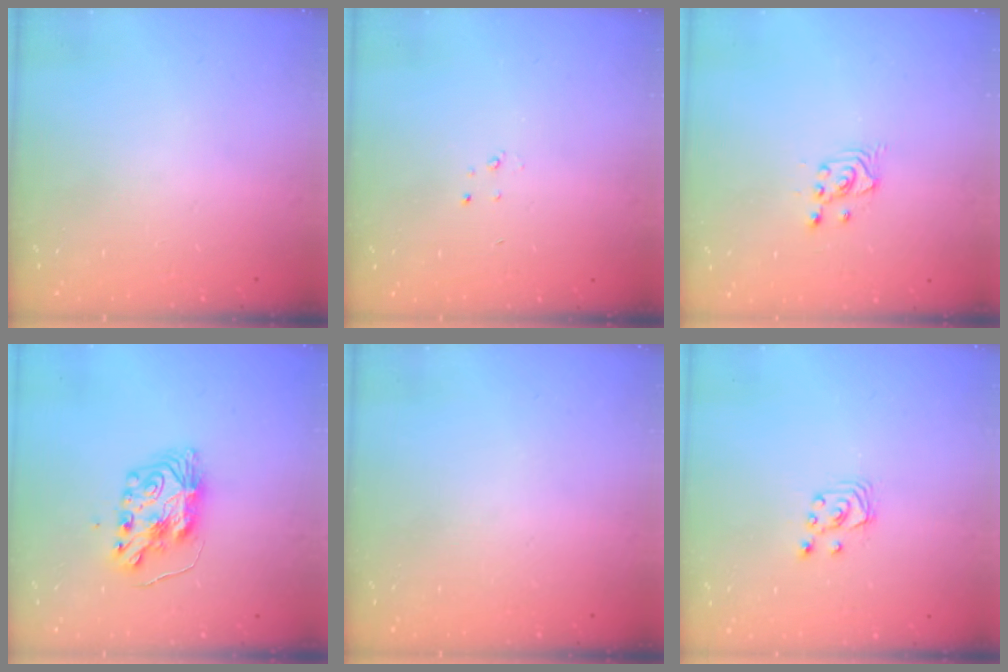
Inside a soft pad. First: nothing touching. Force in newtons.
{"total": 2.3, "press": 2.3, "slide": 0.3}
{"total": 2.7, "press": 2.7, "slide": 0.2}
{"total": 9.1, "press": 9.0, "slide": 0.9}
{"total": 0.0}
{"total": 3.0, "press": 3.0, "slide": 0.3}